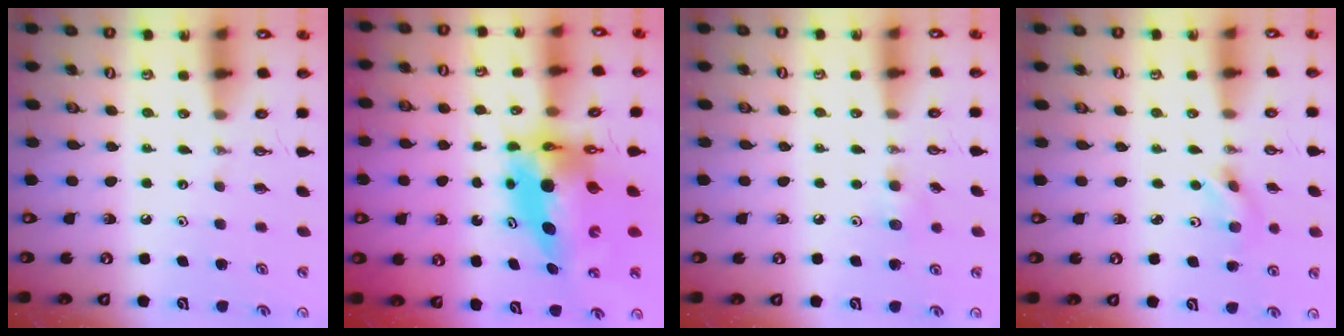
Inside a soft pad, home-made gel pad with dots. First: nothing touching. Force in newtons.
{"total": 12.0, "press": 12.0, "slide": 1.0}
{"total": 5.6, "press": 5.4, "slide": 1.5}
{"total": 3.5, "press": 2.6, "slide": 2.3}